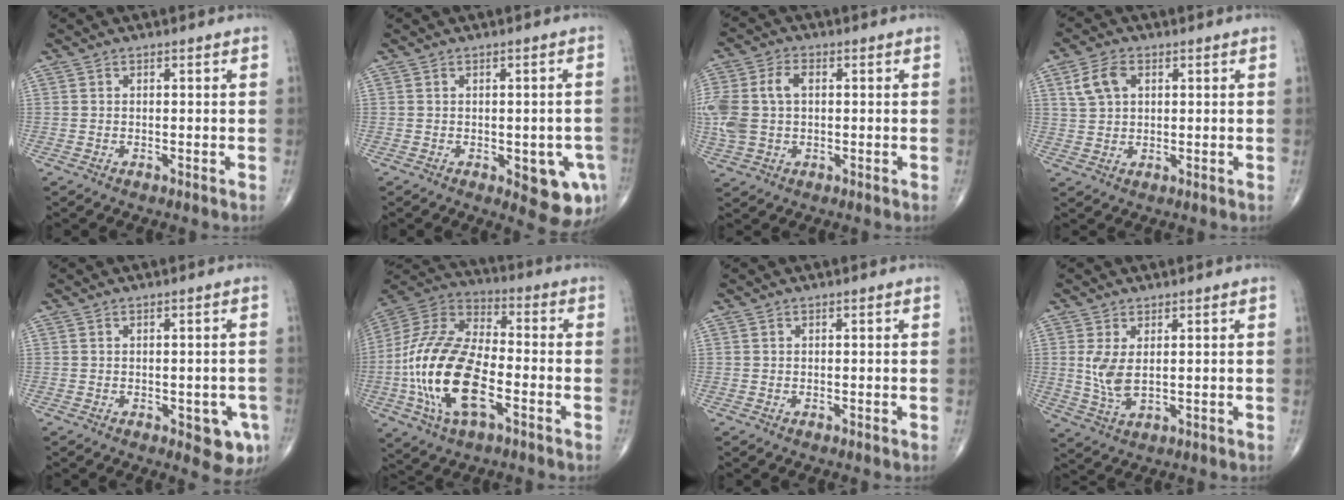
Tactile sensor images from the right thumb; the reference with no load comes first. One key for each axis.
{"total": 8.7, "fx": -2.8, "fy": 3.6, "fz": 7.4, "tx": -0.058, "ty": -0.002, "tz": -0.027}
{"total": 11.1, "fx": 0.8, "fy": 7.4, "fz": 8.3, "tx": -0.200, "ty": 0.022, "tz": 0.020}
{"total": 5.7, "fx": 2.1, "fy": 3.8, "fz": 3.7, "tx": -0.068, "ty": 0.004, "tz": 0.042}
{"total": 5.8, "fx": -2.1, "fy": 2.7, "fz": 4.7, "tx": -0.028, "ty": -0.002, "tz": -0.020}
{"total": 21.9, "fx": -5.7, "fy": 10.5, "fz": 18.4, "tx": -0.383, "ty": 0.021, "tz": -0.105}
{"total": 0.0}
{"total": 5.3, "fx": 1.0, "fy": 2.4, "fz": 4.6, "tx": -0.099, "ty": -0.009, "tz": 0.028}